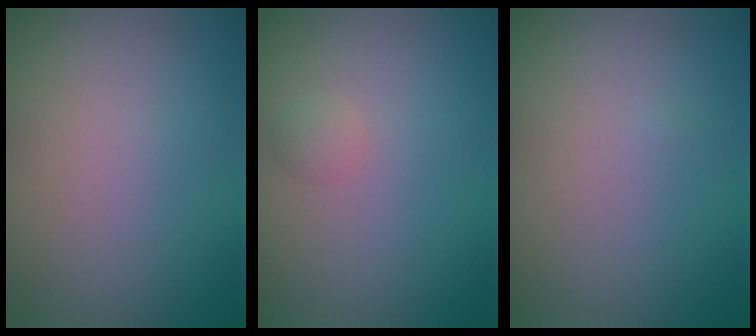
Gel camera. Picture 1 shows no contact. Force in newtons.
{"total": 0.8, "press": 0.8, "slide": 0.0}
{"total": 0.0}